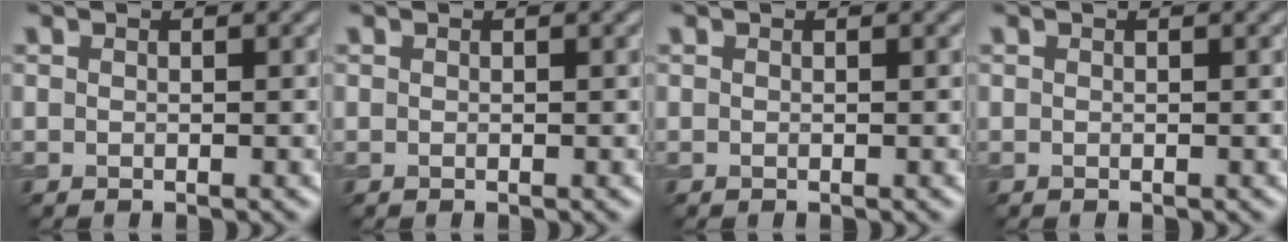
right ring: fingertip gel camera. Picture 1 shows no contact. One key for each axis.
{"total": 0.0}
{"total": 0.0}
{"total": 0.0}